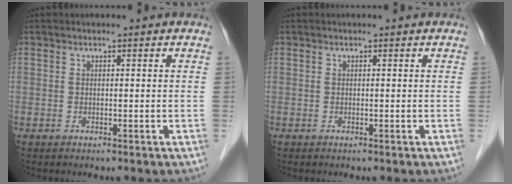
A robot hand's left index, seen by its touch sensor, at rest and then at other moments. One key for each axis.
{"total": 0.0}